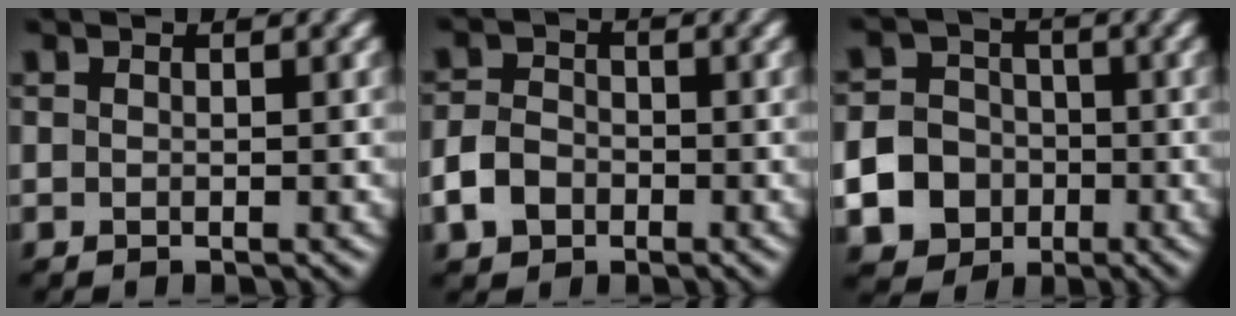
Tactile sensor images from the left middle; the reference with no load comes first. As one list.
[{"total": 3.4, "force": [-1.9, 2.4, 1.5], "torque": [-0.033, 0.004, -0.043]}, {"total": 13.4, "force": [-5.5, 11.9, 2.5], "torque": [-0.086, -0.040, -0.110]}]